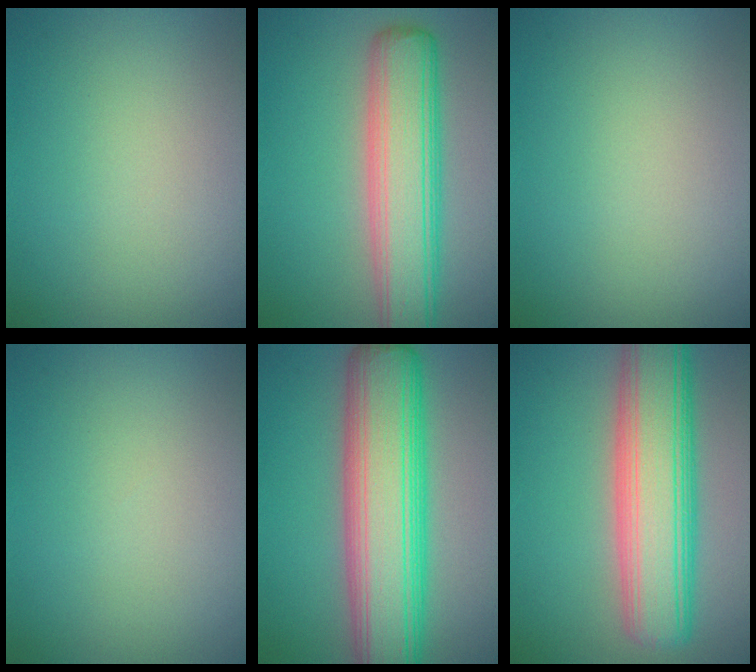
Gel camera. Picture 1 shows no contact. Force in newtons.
{"total": 7.3, "press": 7.3, "slide": 0.4}
{"total": 0.0}
{"total": 0.0}
{"total": 11.1, "press": 11.1, "slide": 0.6}
{"total": 9.4, "press": 9.4, "slide": 0.6}